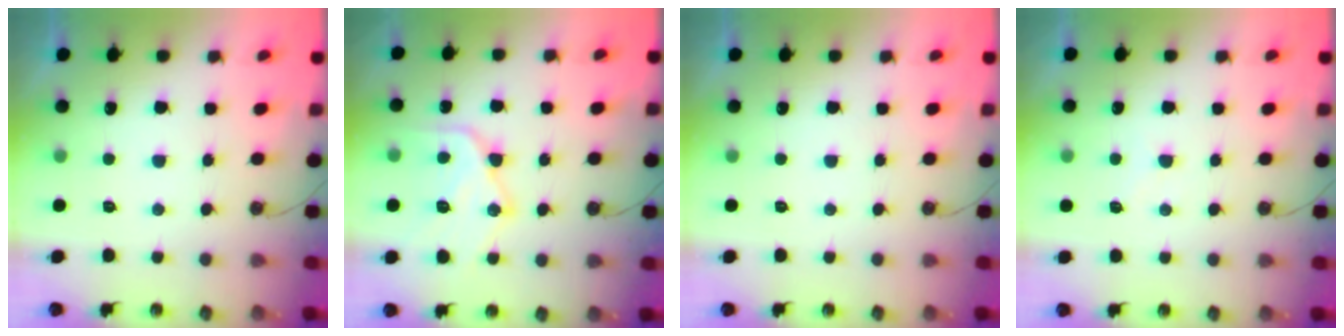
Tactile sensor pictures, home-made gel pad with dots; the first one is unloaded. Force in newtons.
{"total": 16.0, "press": 16.0, "slide": 1.6}
{"total": 0.0}
{"total": 4.7, "press": 4.6, "slide": 0.6}